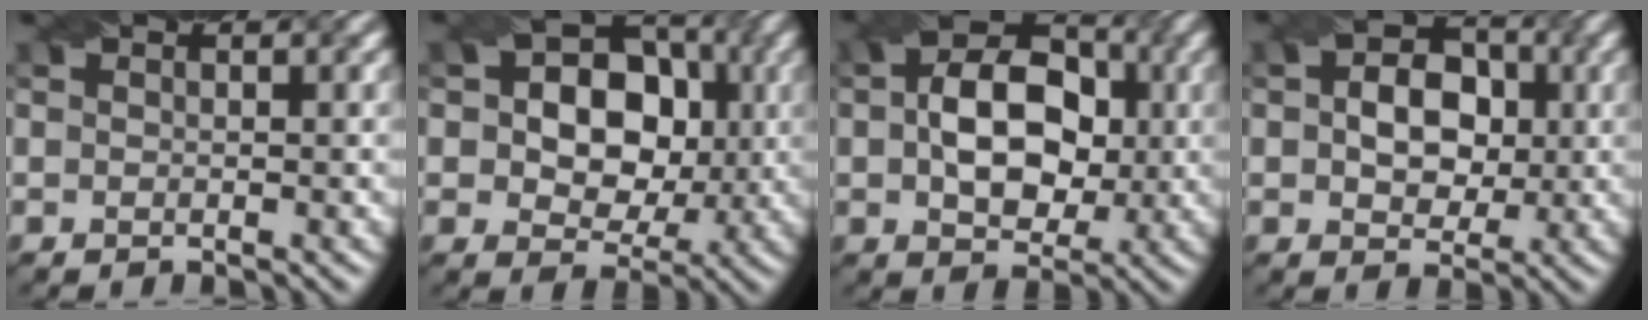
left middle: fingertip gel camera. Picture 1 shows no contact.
{"total": 9.0, "force": [1.0, 6.9, 5.6], "torque": [-0.067, 0.018, 0.005]}
{"total": 8.8, "force": [0.4, 5.9, 6.5], "torque": [-0.111, 0.005, 0.003]}
{"total": 5.6, "force": [0.3, 4.0, 3.8], "torque": [-0.064, 0.003, -0.004]}